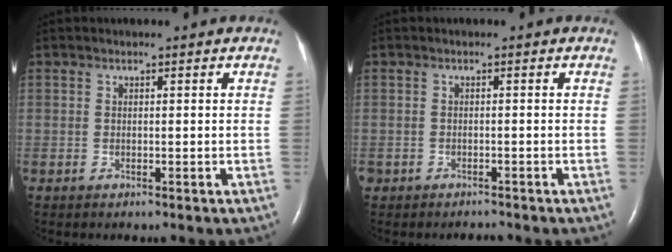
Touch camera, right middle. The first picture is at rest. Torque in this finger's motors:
{"motor_torque": [0.04, -0.03, -0.05, 0.00]}